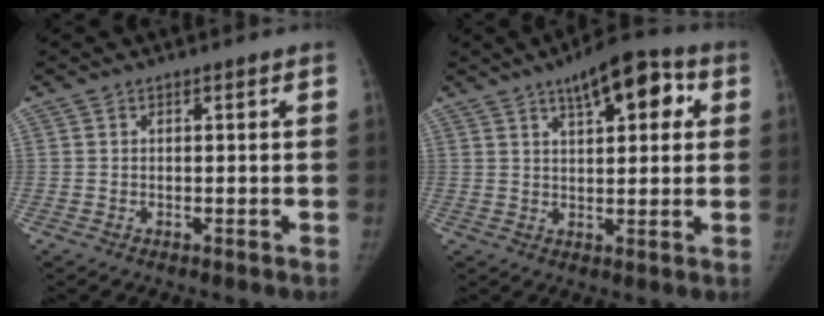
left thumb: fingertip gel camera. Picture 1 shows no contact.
{"total": 11.3, "force": [5.0, 4.8, 9.0], "torque": [-0.098, 0.003, 0.065]}